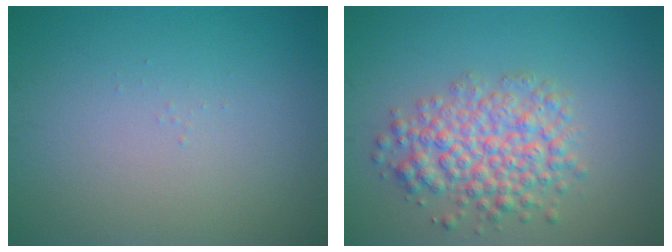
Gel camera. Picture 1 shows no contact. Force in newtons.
{"total": 5.1, "press": 5.1, "slide": 0.2}